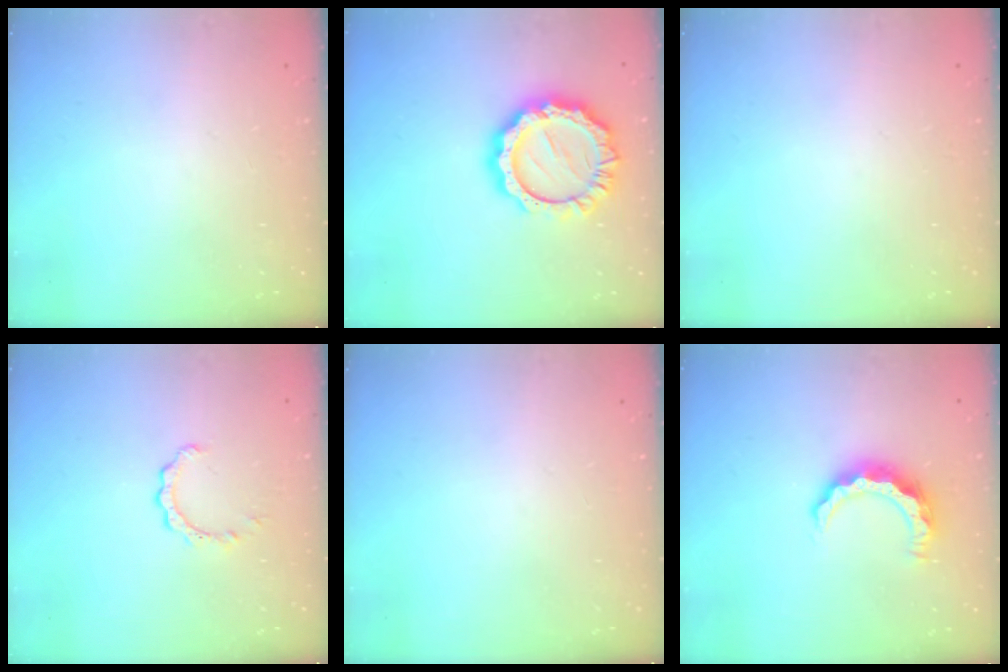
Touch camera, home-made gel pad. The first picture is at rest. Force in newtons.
{"total": 15.7, "press": 15.7, "slide": 1.1}
{"total": 0.0}
{"total": 2.4, "press": 2.3, "slide": 0.3}
{"total": 0.0}
{"total": 7.8, "press": 7.8, "slide": 0.7}